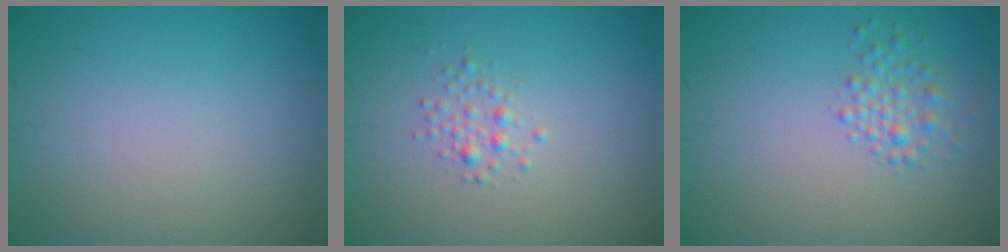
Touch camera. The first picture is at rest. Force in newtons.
{"total": 1.3, "press": 1.3, "slide": 0.0}
{"total": 1.9, "press": 1.9, "slide": 0.1}